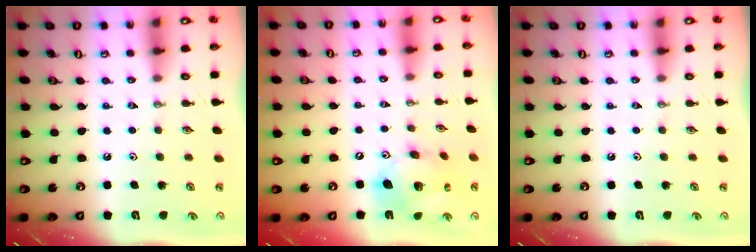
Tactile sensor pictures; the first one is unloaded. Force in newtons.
{"total": 16.3, "press": 16.1, "slide": 2.5}
{"total": 0.0}